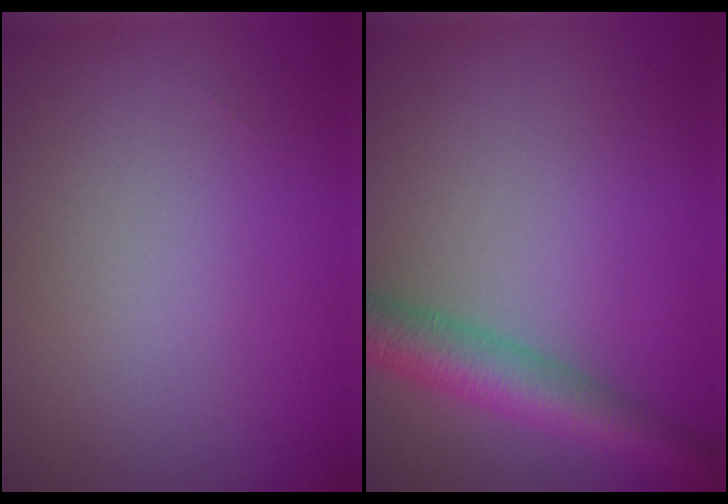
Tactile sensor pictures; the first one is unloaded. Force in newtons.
{"total": 5.2, "press": 5.2, "slide": 0.3}